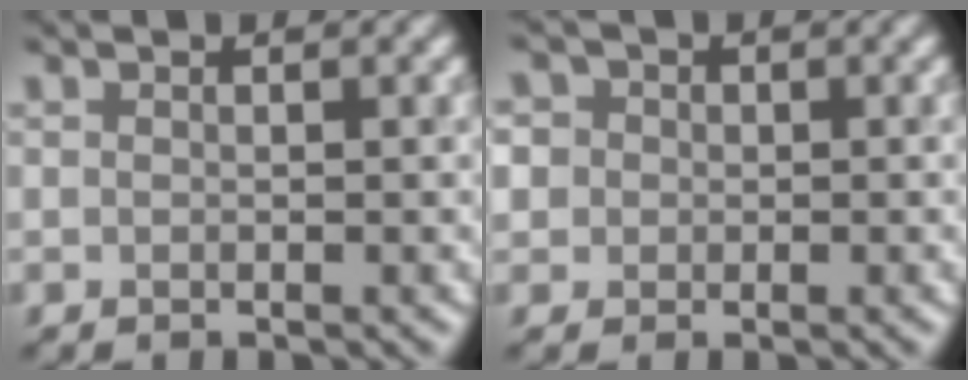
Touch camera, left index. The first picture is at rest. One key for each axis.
{"total": 4.9, "fx": 1.3, "fy": 4.5, "fz": 1.7, "tx": -0.027, "ty": 0.038, "tz": -0.010}